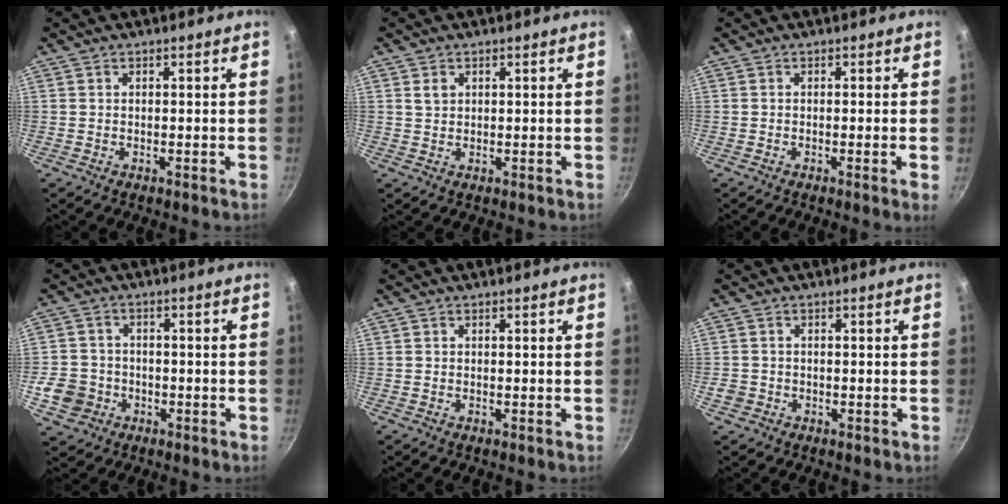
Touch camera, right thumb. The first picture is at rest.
{"total": 3.4, "force": [1.4, 2.6, 1.6], "torque": [-0.019, -0.002, 0.031]}
{"total": 1.7, "force": [-0.4, -0.3, 1.6], "torque": [-0.027, -0.004, -0.009]}
{"total": 7.1, "force": [-2.4, 6.2, 2.3], "torque": [-0.026, 0.022, -0.043]}
{"total": 0.0}
{"total": 2.0, "force": [-0.7, 1.7, 0.7], "torque": [-0.013, 0.005, -0.011]}